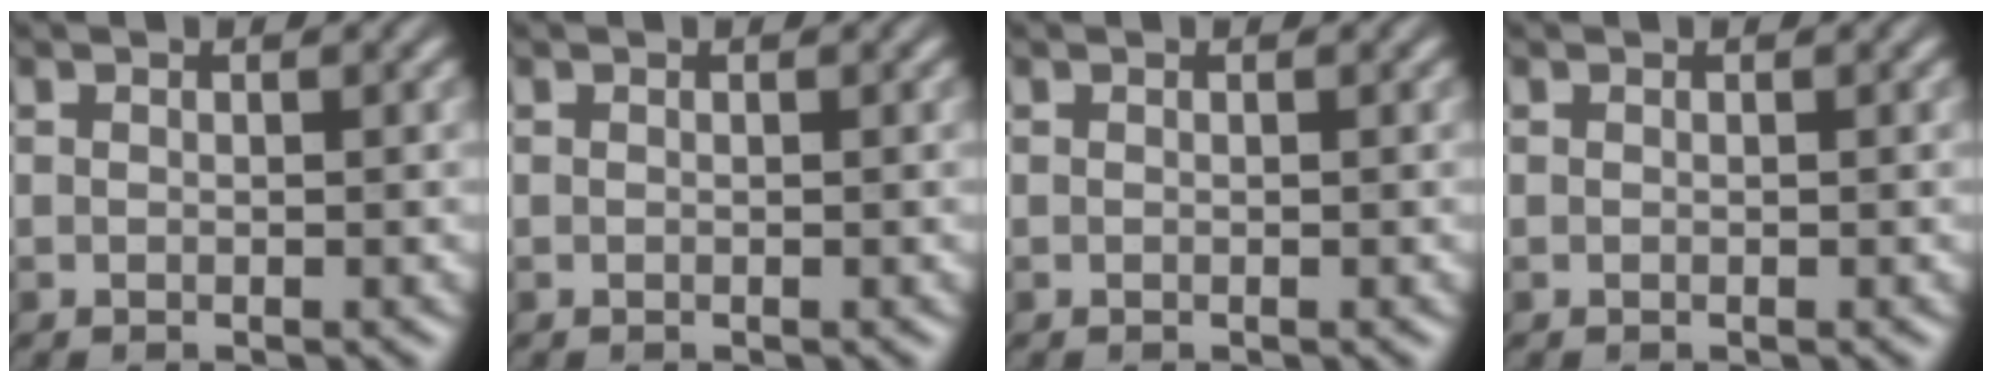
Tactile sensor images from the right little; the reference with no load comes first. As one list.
[{"total": 0.0}, {"total": 0.0}, {"total": 0.0}]